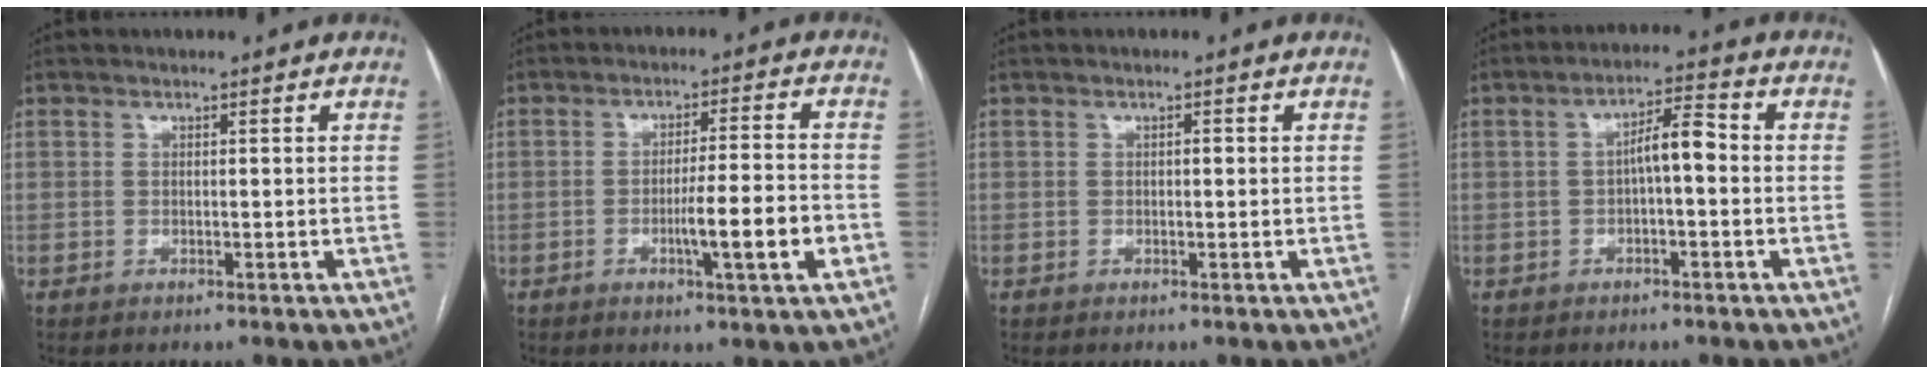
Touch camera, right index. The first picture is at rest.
{"total": 8.5, "force": [-2.8, -0.1, 8.0], "torque": [-0.123, -0.003, -0.044]}
{"total": 0.7, "force": [0.0, 0.3, 0.6], "torque": [-0.008, 0.002, -0.001]}
{"total": 5.2, "force": [-0.3, 1.2, 5.0], "torque": [-0.080, 0.022, -0.006]}